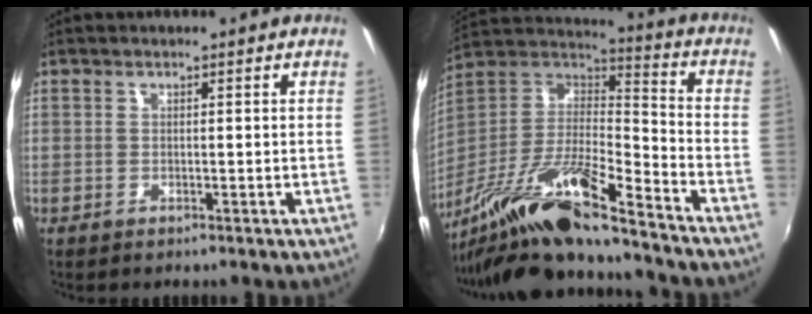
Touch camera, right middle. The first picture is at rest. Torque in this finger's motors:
{"motor_torque": [1.07, -1.07, 0.81, 0.21]}